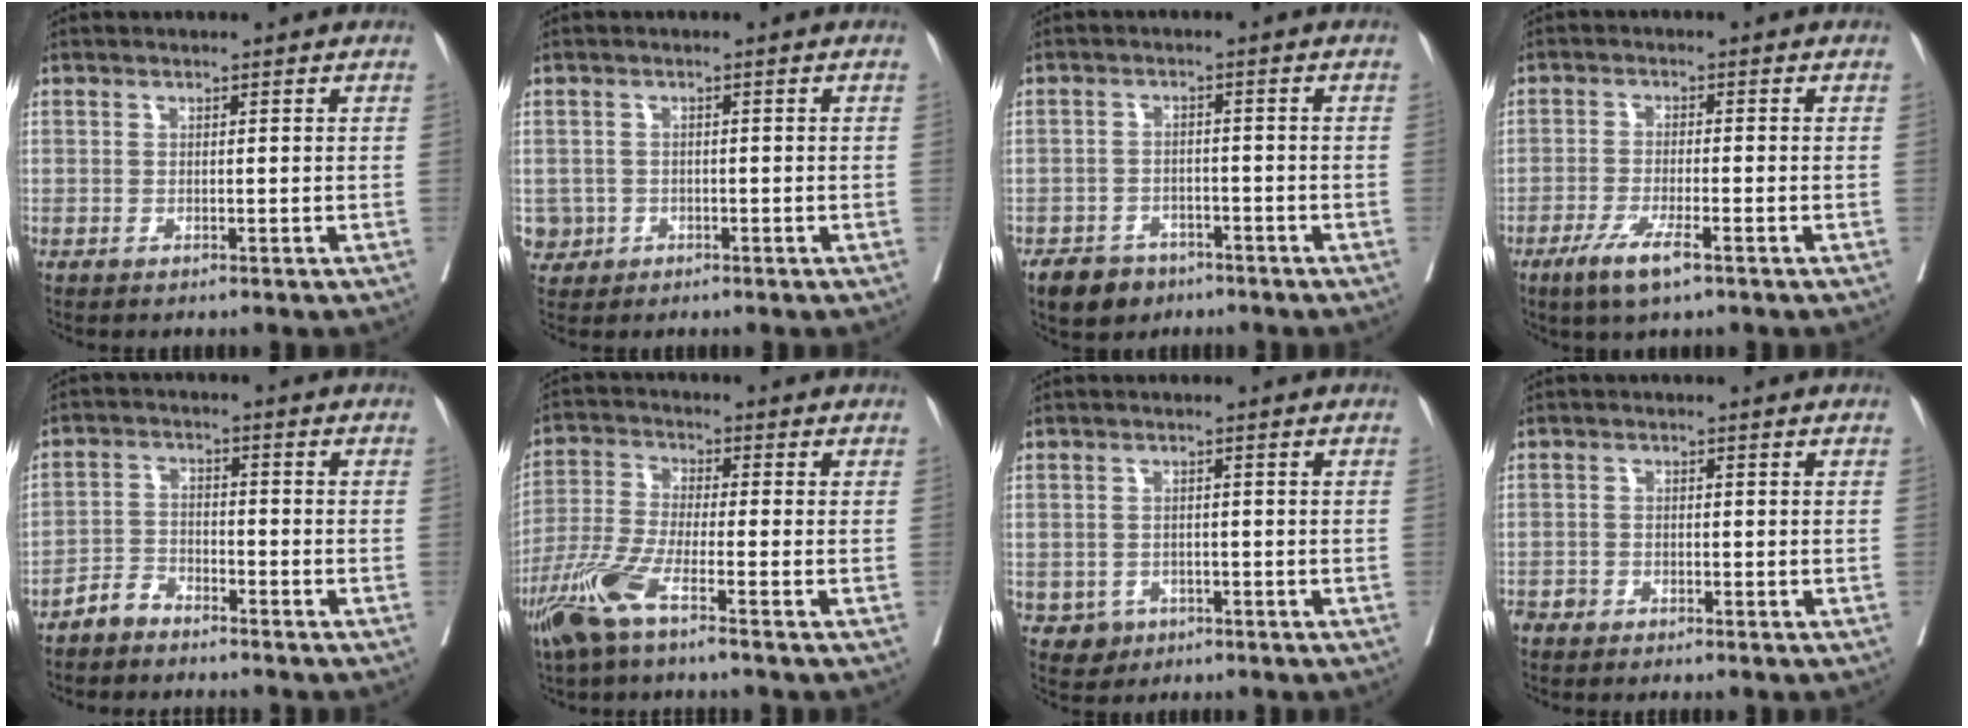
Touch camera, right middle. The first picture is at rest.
{"total": 2.7, "force": [-0.8, 2.6, 0.1], "torque": [0.006, 0.010, -0.010]}
{"total": 5.1, "force": [-3.6, 3.3, 1.4], "torque": [-0.024, 0.005, -0.058]}
{"total": 5.5, "force": [-3.3, 0.7, 4.4], "torque": [-0.086, -0.010, -0.058]}
{"total": 3.5, "force": [-3.2, 1.3, 0.3], "torque": [-0.004, 0.001, -0.064]}
{"total": 8.2, "force": [-5.1, 0.4, 6.4], "torque": [-0.146, -0.018, -0.109]}
{"total": 2.7, "force": [-1.3, 2.4, 0.3], "torque": [0.002, 0.010, -0.014]}
{"total": 1.9, "force": [-1.7, 0.7, 0.2], "torque": [-0.001, -0.001, -0.031]}